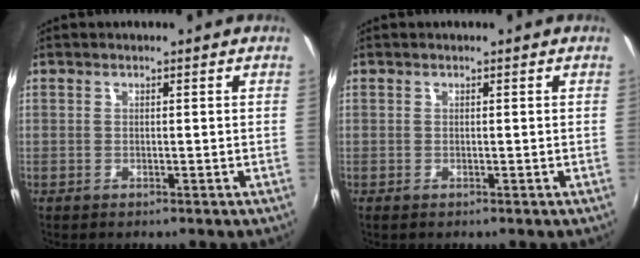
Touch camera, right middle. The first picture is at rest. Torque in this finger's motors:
{"motor_torque": [0.02, -0.05, -0.01, 0.00]}